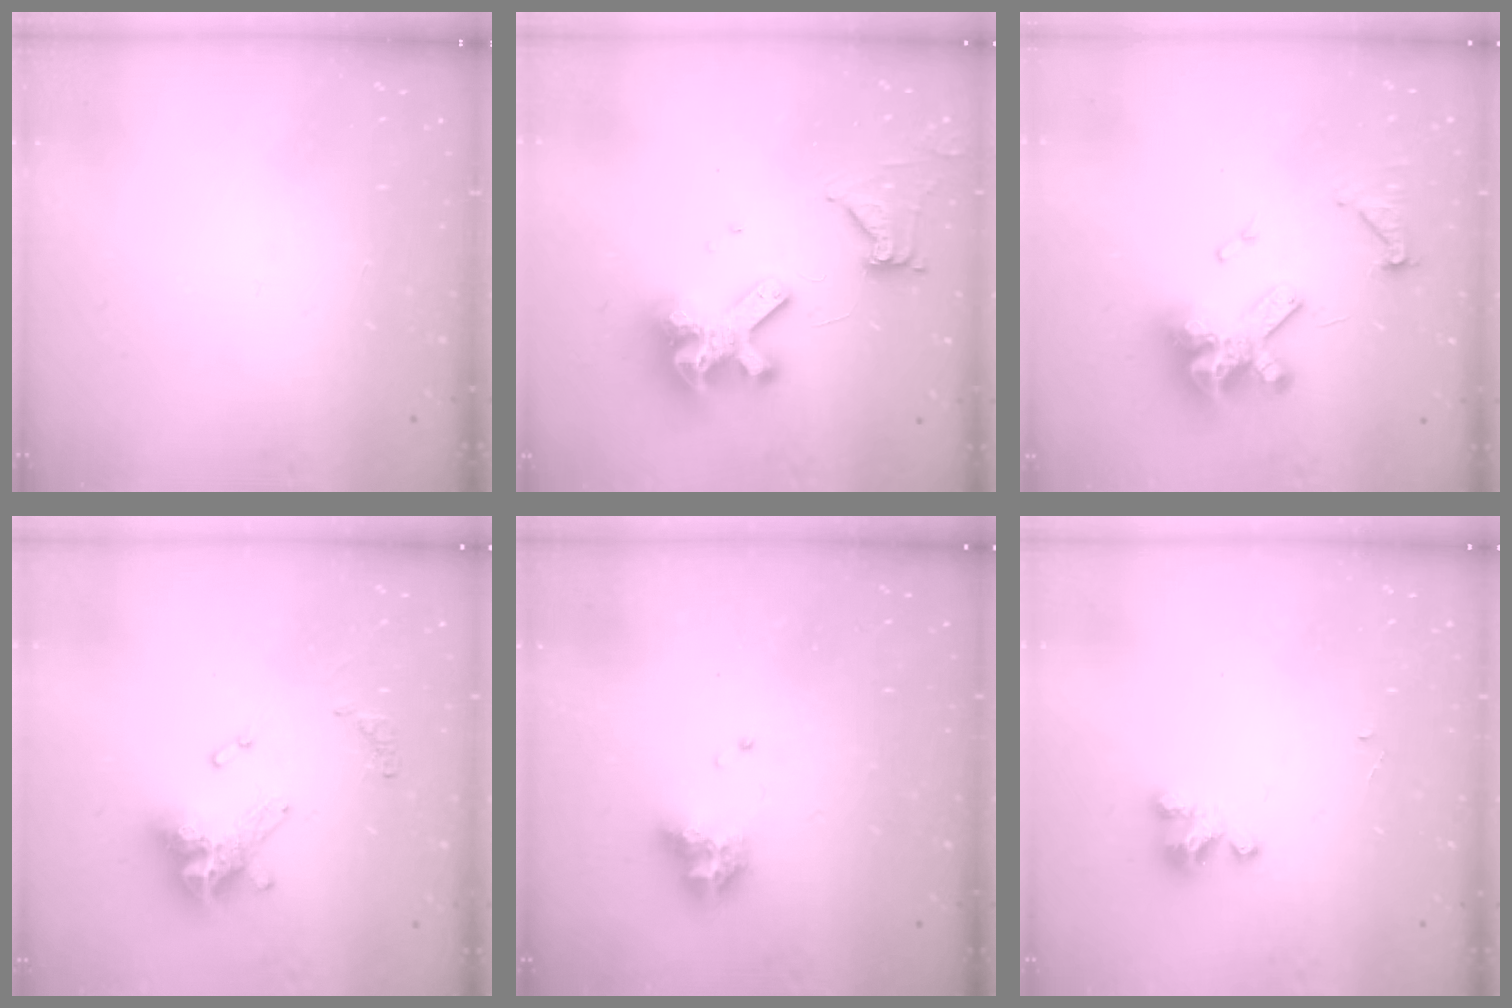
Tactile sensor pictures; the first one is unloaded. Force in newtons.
{"total": 14.7, "press": 14.5, "slide": 1.8}
{"total": 14.9, "press": 14.8, "slide": 1.6}
{"total": 13.1, "press": 13.0, "slide": 1.4}
{"total": 8.2, "press": 8.1, "slide": 1.2}
{"total": 3.2, "press": 3.2, "slide": 0.3}